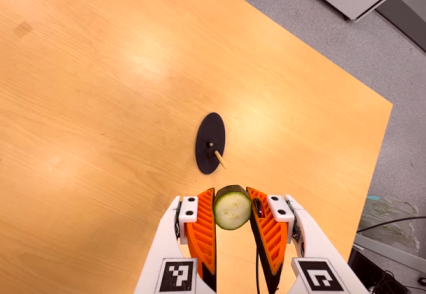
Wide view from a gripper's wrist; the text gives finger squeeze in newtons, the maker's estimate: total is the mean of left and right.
{"total": 7.7, "left": 7.4, "right": 8.0}